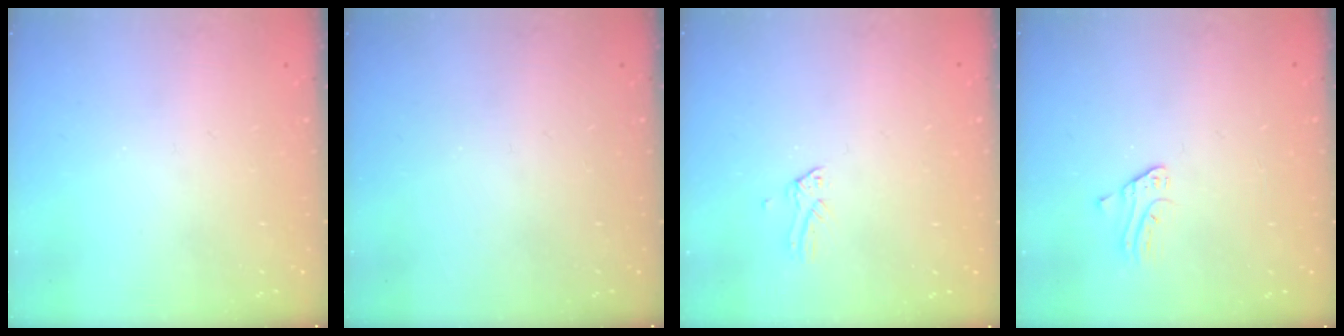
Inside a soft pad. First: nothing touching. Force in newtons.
{"total": 0.0}
{"total": 0.0}
{"total": 2.2, "press": 2.2, "slide": 0.3}